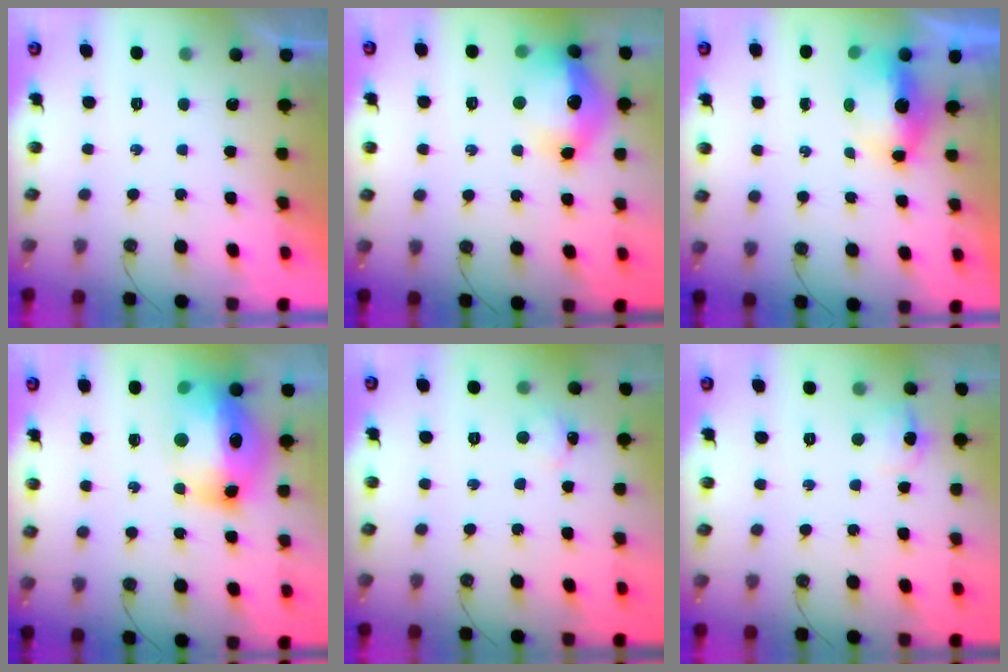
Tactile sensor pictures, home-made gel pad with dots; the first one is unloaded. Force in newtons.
{"total": 16.5, "press": 16.5, "slide": 1.7}
{"total": 6.7, "press": 6.7, "slide": 0.8}
{"total": 18.9, "press": 18.8, "slide": 1.4}
{"total": 2.2, "press": 2.2, "slide": 0.3}
{"total": 7.5, "press": 7.5, "slide": 0.7}